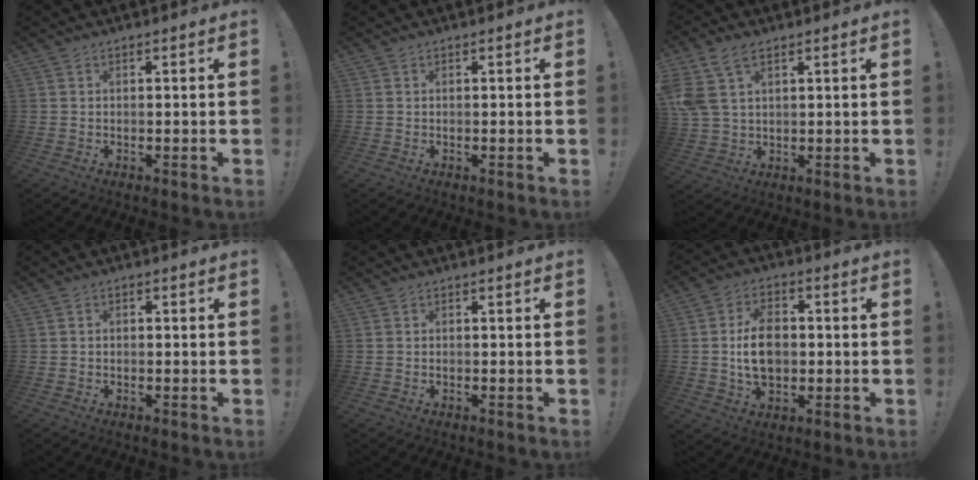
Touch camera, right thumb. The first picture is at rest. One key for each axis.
{"total": 0.0}
{"total": 10.1, "fx": 5.2, "fy": 5.8, "fz": 6.5, "tx": -0.126, "ty": -0.016, "tz": 0.101}
{"total": 1.1, "fx": -0.8, "fy": 0.7, "fz": 0.5, "tx": -0.012, "ty": 0.006, "tz": -0.013}
{"total": 0.0}
{"total": 11.7, "fx": 0.0, "fy": 8.3, "fz": 8.3, "tx": -0.135, "ty": 0.003, "tz": -0.001}